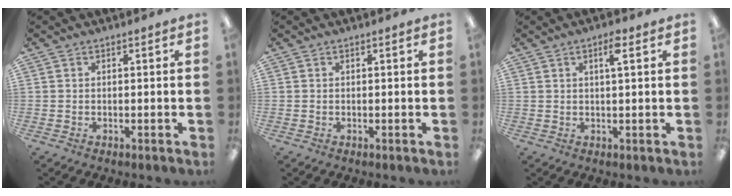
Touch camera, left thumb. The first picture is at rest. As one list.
[{"total": 0.0}, {"total": 3.6, "force": [1.9, 0.7, 3.0], "torque": [-0.051, -0.001, 0.026]}]